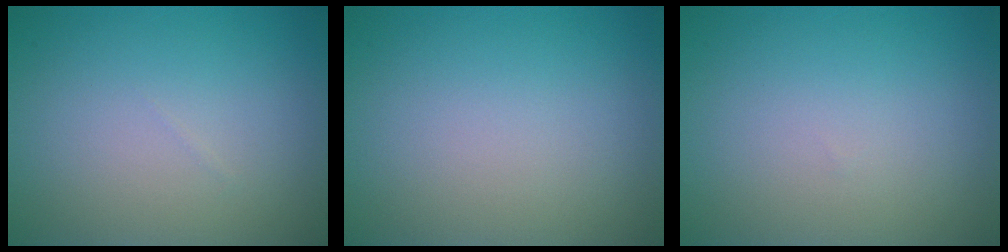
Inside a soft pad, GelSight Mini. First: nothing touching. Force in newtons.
{"total": 0.0}
{"total": 0.0}